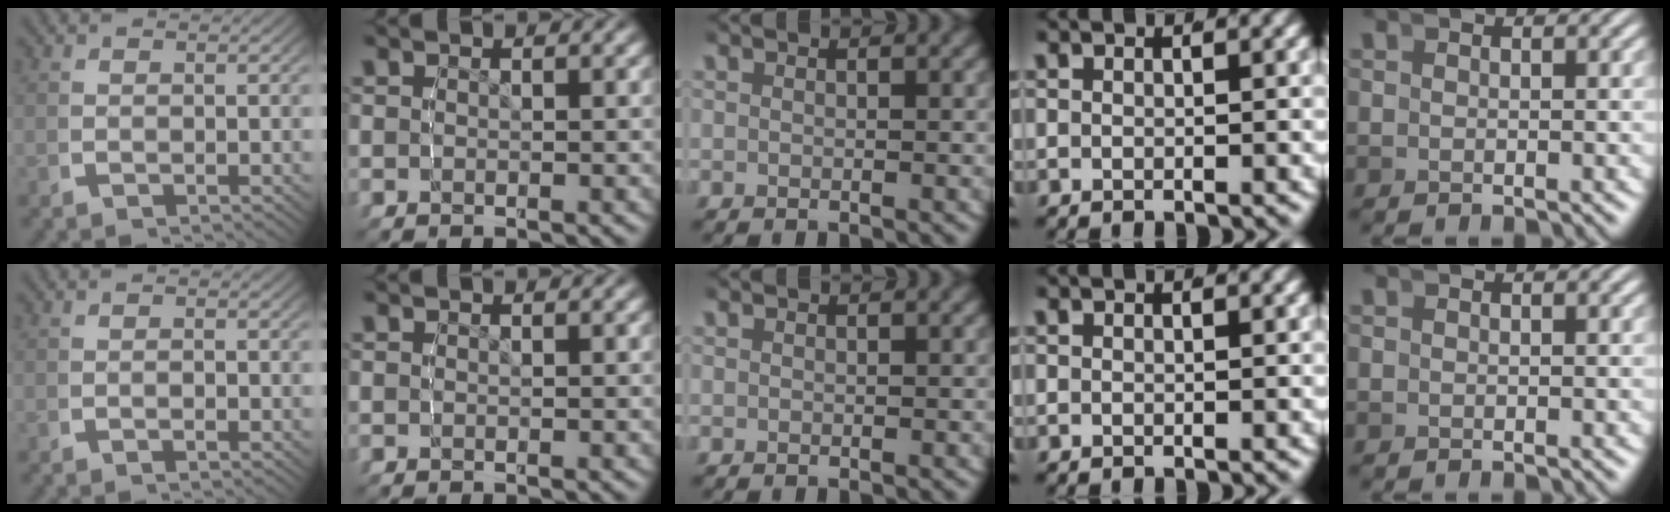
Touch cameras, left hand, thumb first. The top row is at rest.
{"thumb": {"total": 0.7, "force": [-0.2, 0.3, 0.5], "torque": [-0.009, 0.003, -0.008]}}